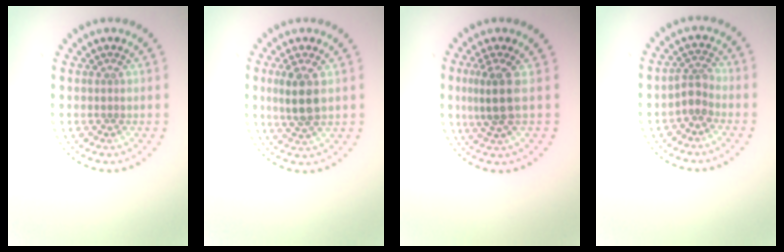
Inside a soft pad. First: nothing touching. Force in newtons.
{"total": 3.4, "press": 3.3, "slide": 0.9}
{"total": 2.8, "press": 2.1, "slide": 1.9}
{"total": 1.9, "press": 1.4, "slide": 1.3}